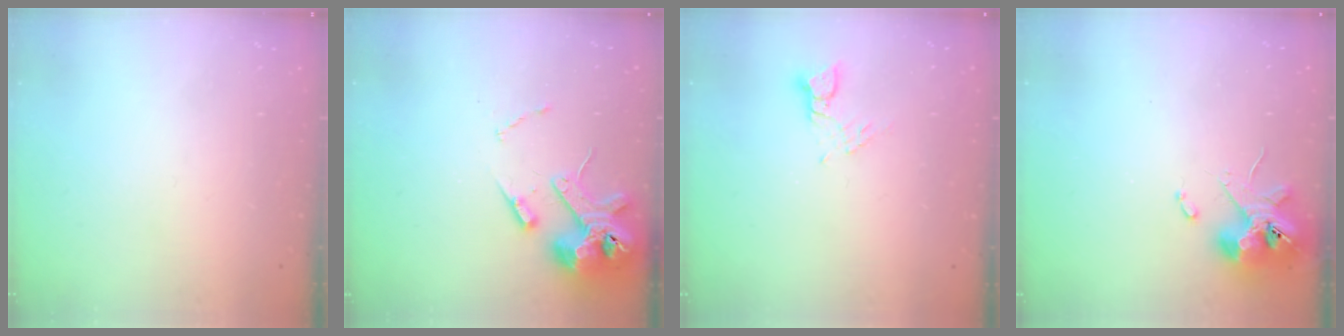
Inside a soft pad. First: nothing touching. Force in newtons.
{"total": 13.1, "press": 12.9, "slide": 2.1}
{"total": 2.4, "press": 2.4, "slide": 0.2}
{"total": 10.8, "press": 10.7, "slide": 1.6}